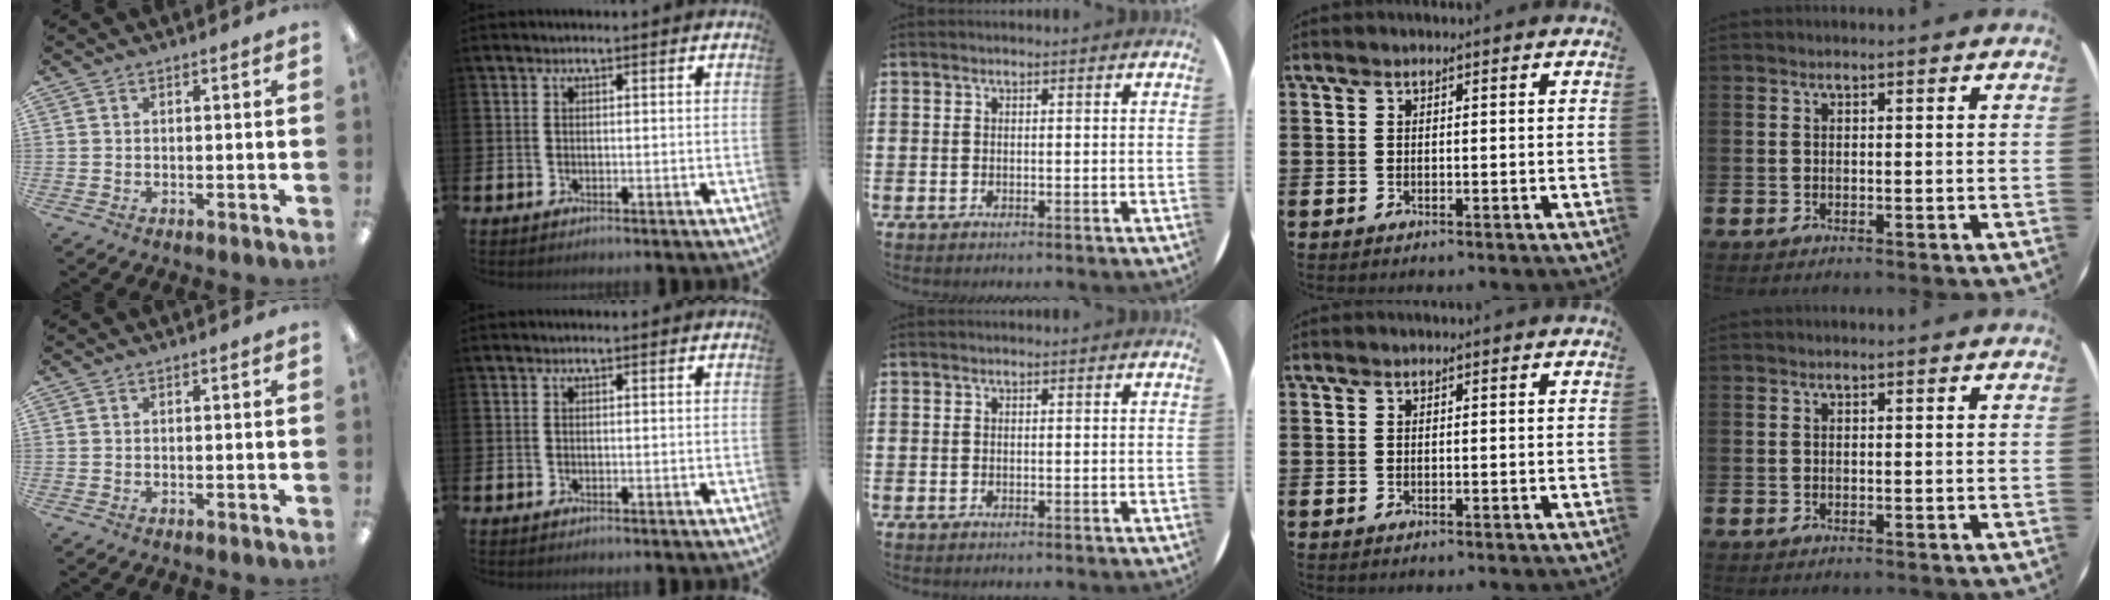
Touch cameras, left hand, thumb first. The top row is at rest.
{}